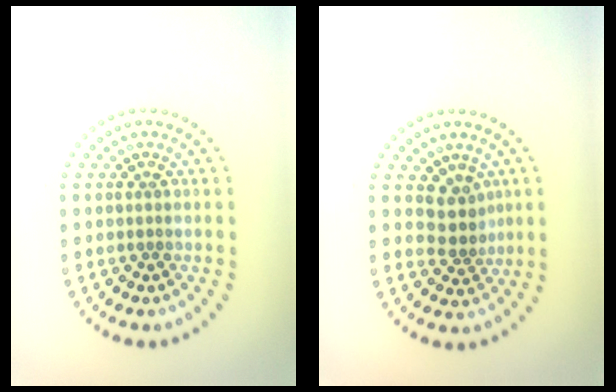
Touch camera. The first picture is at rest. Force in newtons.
{"total": 2.5, "press": 1.8, "slide": 1.6}